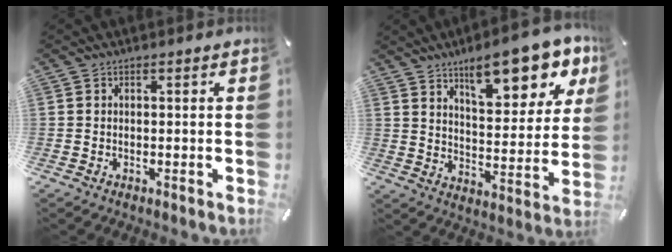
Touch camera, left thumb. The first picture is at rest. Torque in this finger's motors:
{"motor_torque": [2.74, 1.47, 1.31, -1.41, 0.16]}